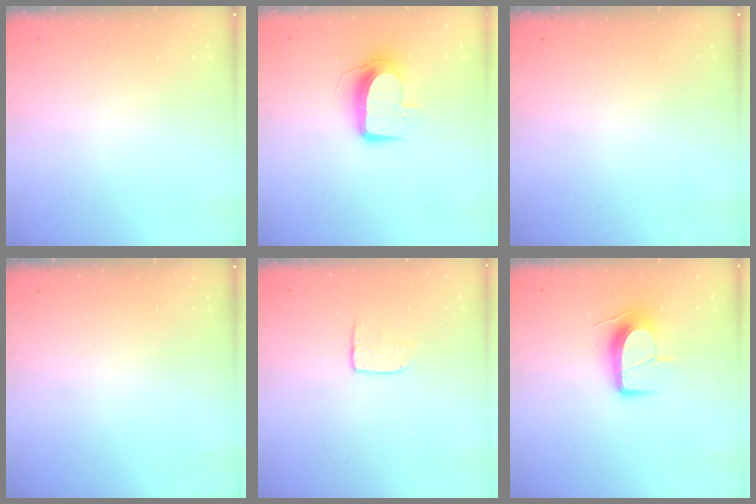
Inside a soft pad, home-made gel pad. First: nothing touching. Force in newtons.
{"total": 10.2, "press": 10.2, "slide": 0.4}
{"total": 0.0}
{"total": 0.0}
{"total": 6.8, "press": 6.8, "slide": 0.5}
{"total": 11.1, "press": 11.1, "slide": 0.5}